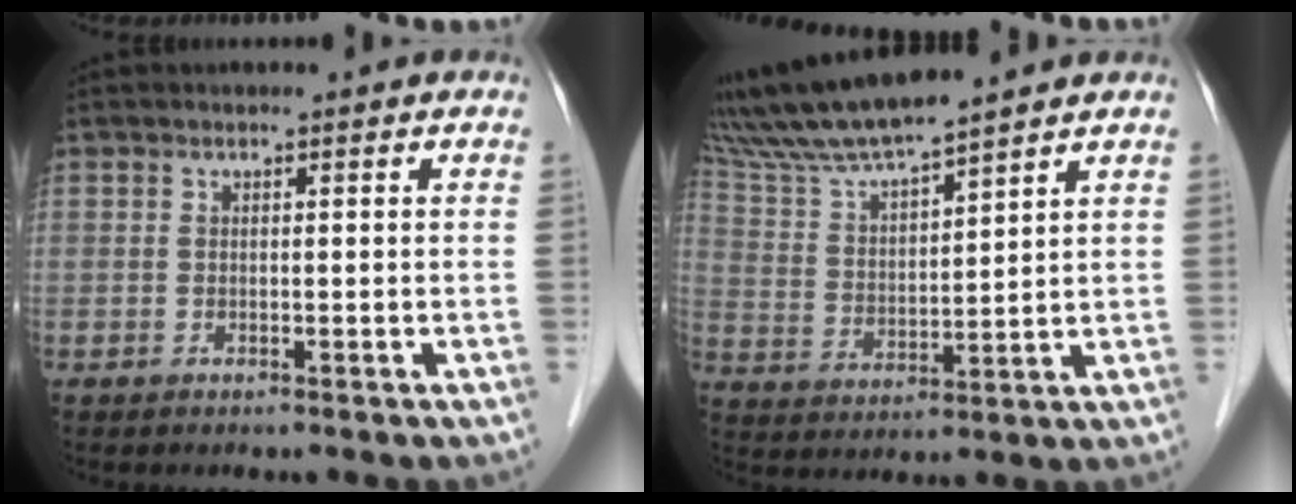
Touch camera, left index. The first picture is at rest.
{"total": 11.4, "force": [10.3, -0.4, 4.9], "torque": [-0.104, 0.016, 0.199]}